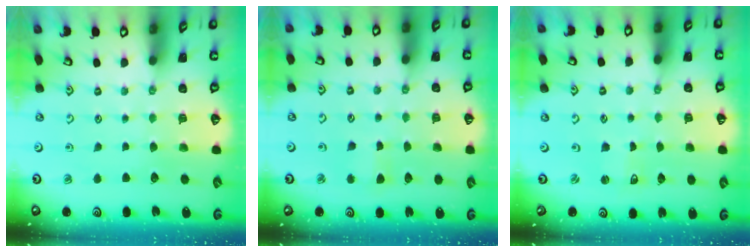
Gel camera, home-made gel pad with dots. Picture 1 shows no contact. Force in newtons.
{"total": 3.3, "press": 3.3, "slide": 0.3}
{"total": 1.4, "press": 1.4, "slide": 0.0}